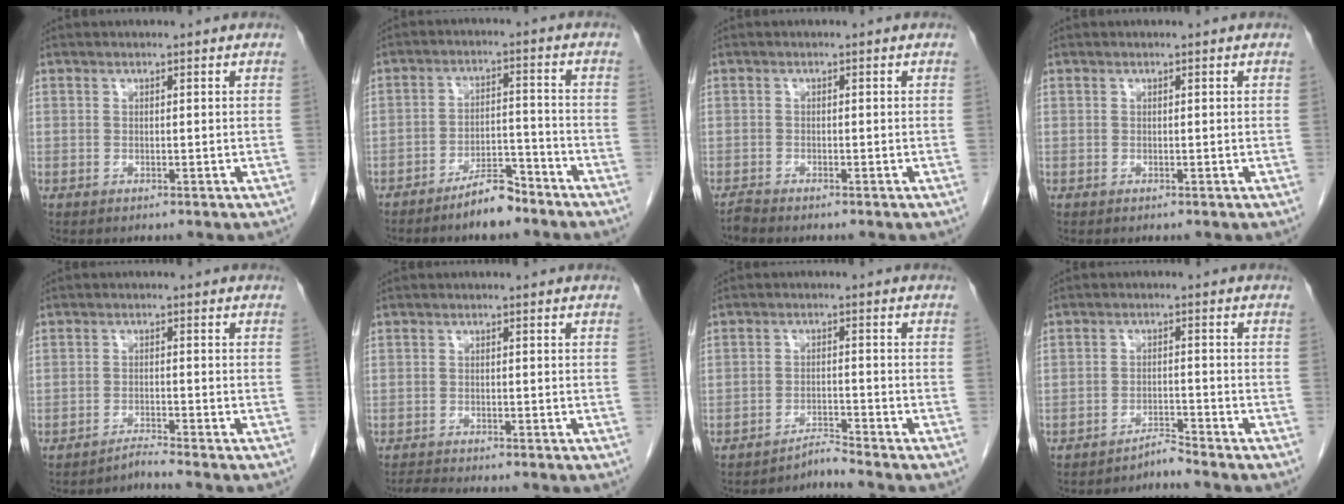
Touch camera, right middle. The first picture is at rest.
{"total": 5.9, "force": [-4.9, 1.4, 3.0], "torque": [-0.050, 0.002, -0.088]}
{"total": 1.0, "force": [-1.0, -0.1, 0.0], "torque": [-0.006, -0.004, -0.018]}
{"total": 0.0}
{"total": 2.2, "force": [-1.9, -1.1, -0.3], "torque": [0.009, -0.011, -0.031]}
{"total": 1.5, "force": [-1.5, -0.5, 0.0], "torque": [-0.006, -0.010, -0.028]}
{"total": 2.9, "force": [-2.5, -1.2, -0.6], "torque": [0.017, -0.007, -0.040]}
{"total": 2.5, "force": [-2.3, -0.8, -0.3], "torque": [0.014, -0.008, -0.037]}